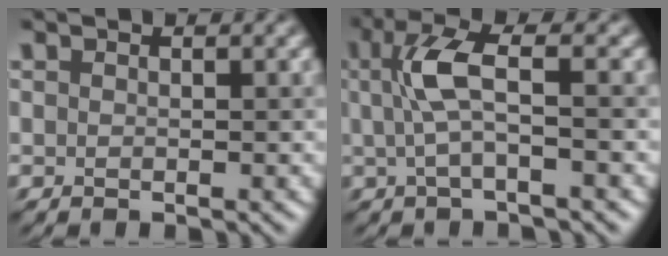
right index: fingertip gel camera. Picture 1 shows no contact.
{"total": 3.9, "force": [0.6, 0.9, 3.8], "torque": [-0.080, 0.014, 0.015]}